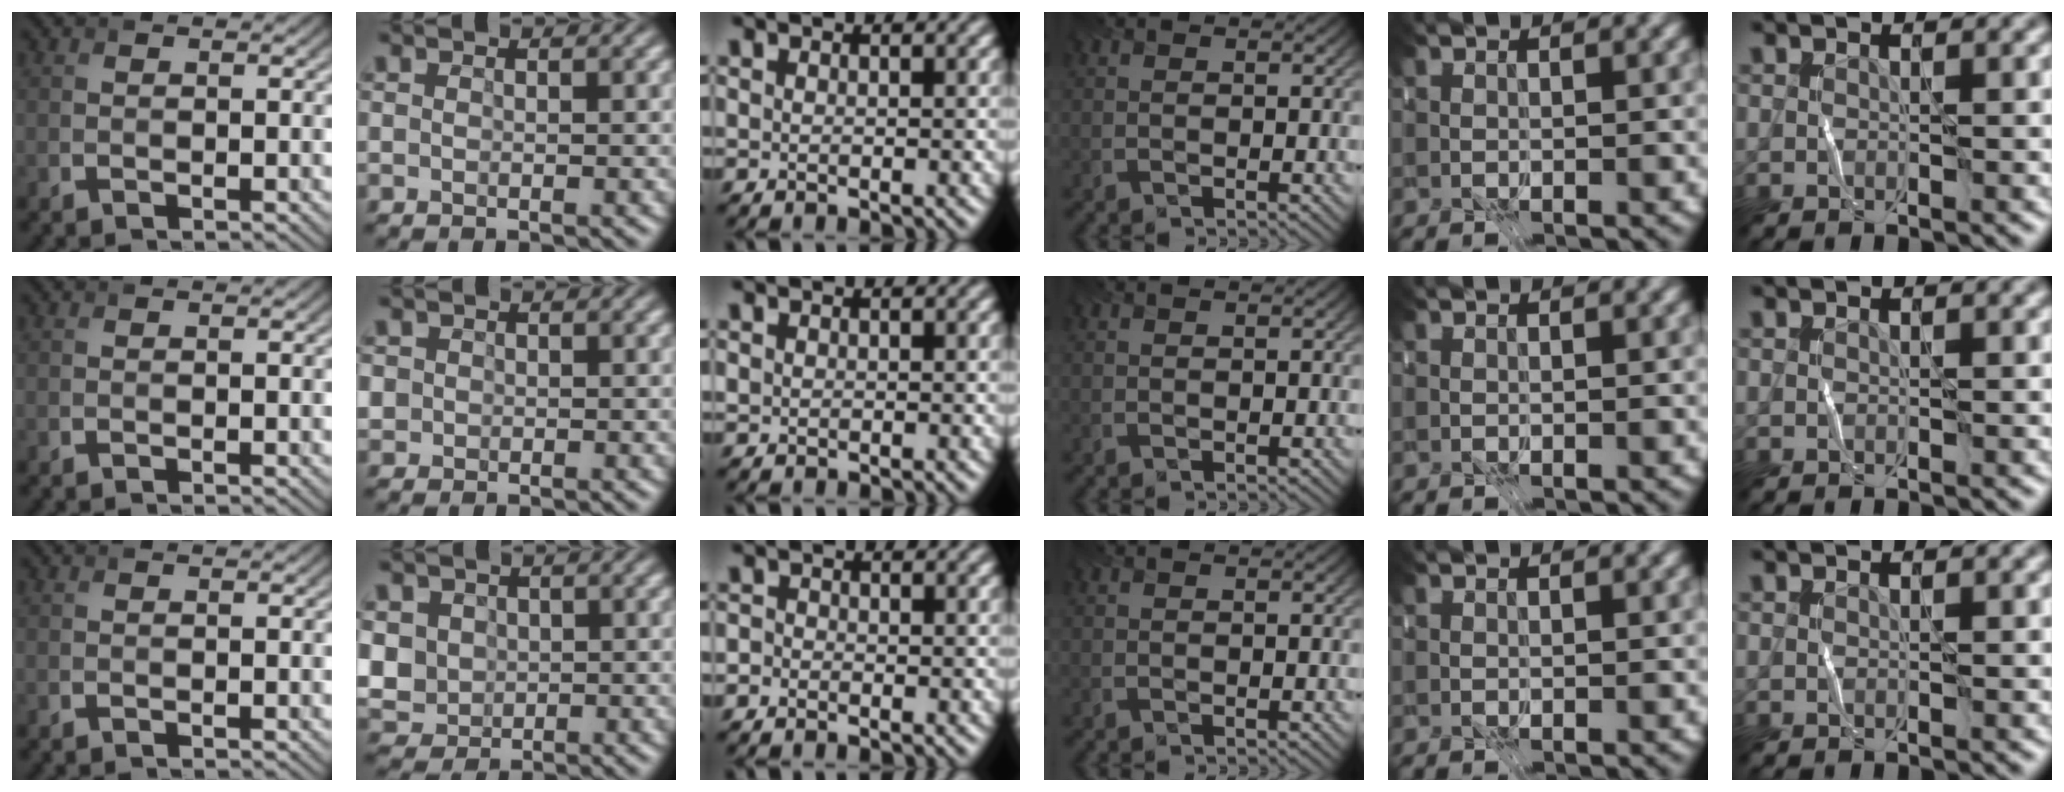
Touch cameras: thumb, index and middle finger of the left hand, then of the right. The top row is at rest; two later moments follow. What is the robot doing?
{"motion": "fold", "object": "receipt paper"}